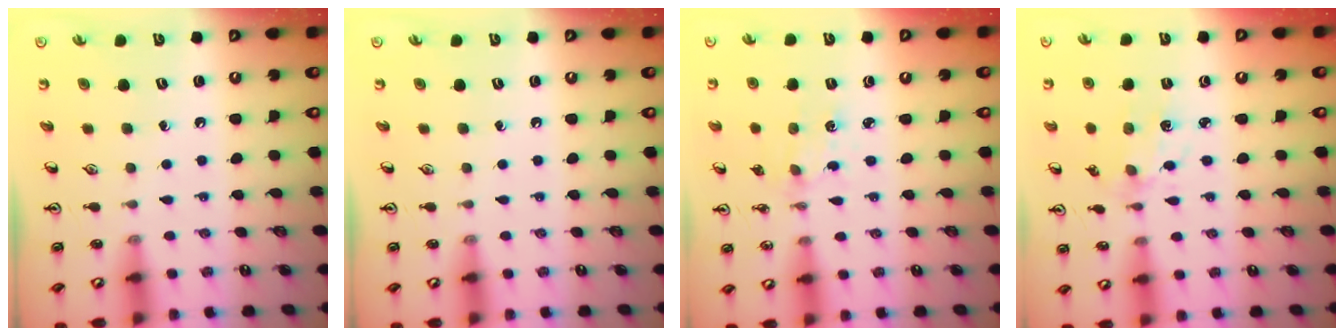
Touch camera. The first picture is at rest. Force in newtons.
{"total": 0.0}
{"total": 2.7, "press": 2.6, "slide": 0.4}
{"total": 2.6, "press": 2.6, "slide": 0.4}